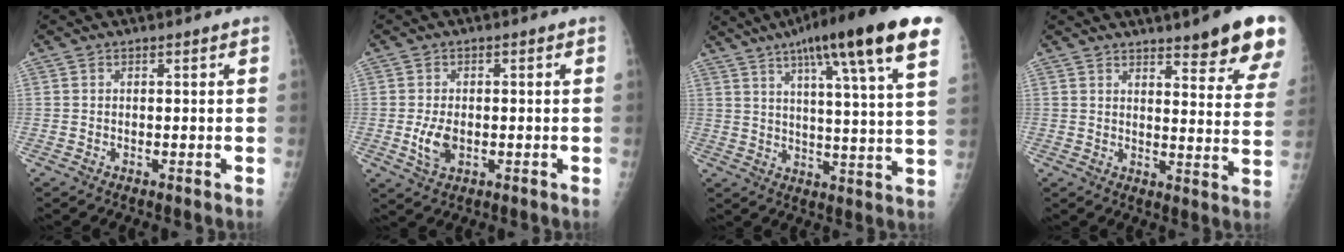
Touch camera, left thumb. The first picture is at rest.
{"total": 4.6, "force": [-0.8, 2.9, 3.5], "torque": [-0.065, -0.003, -0.009]}
{"total": 23.0, "force": [13.4, 2.8, 18.5], "torque": [-0.270, -0.022, 0.181]}
{"total": 15.2, "force": [11.1, 2.8, 10.0], "torque": [-0.100, -0.063, 0.131]}